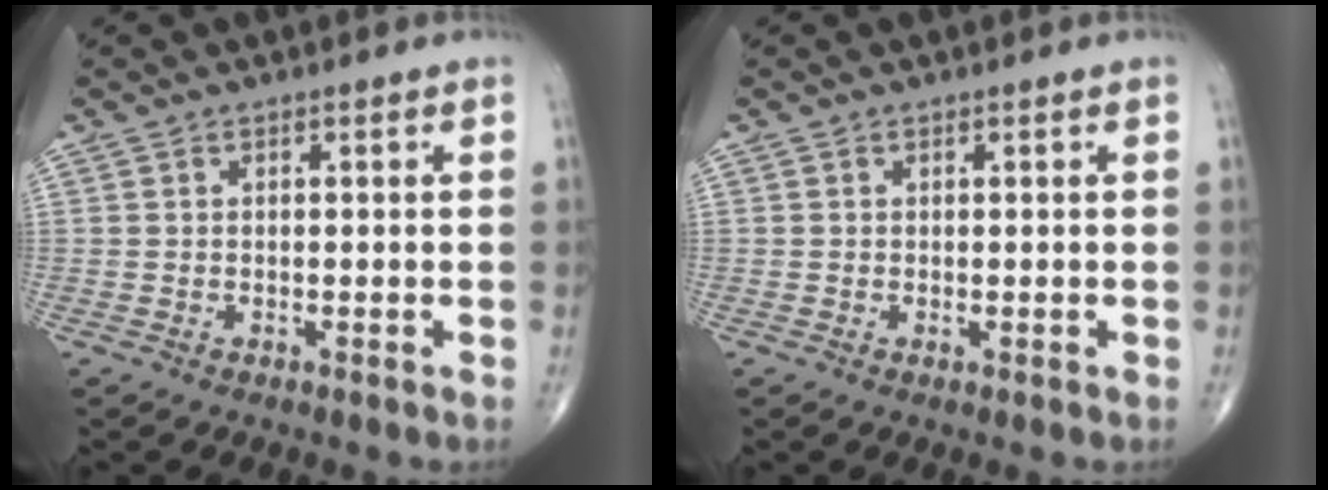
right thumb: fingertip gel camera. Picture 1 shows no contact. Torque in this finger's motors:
{"motor_torque": [-0.31, 0.22, -0.13, -0.16, 0.03]}